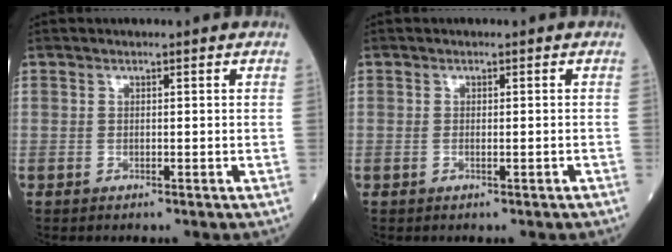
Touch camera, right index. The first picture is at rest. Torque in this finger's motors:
{"motor_torque": [-0.06, -0.03, -0.04, -0.01]}